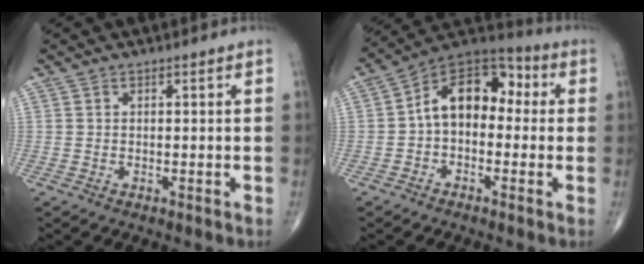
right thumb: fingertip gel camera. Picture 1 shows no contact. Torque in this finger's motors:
{"motor_torque": [1.87, 2.07, 1.24, -0.07, 0.06]}